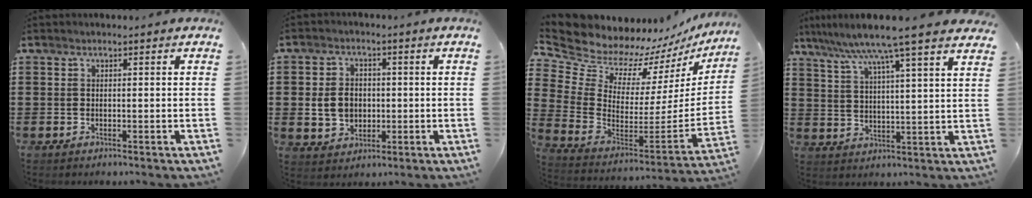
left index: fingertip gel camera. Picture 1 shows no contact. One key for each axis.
{"total": 5.4, "fx": -0.2, "fy": 4.4, "fz": 3.2, "tx": -0.069, "ty": 0.005, "tz": -0.008}
{"total": 8.9, "fx": 8.3, "fy": 3.2, "fz": 0.3, "tx": -0.064, "ty": -0.078, "tz": 0.150}
{"total": 8.2, "fx": 6.8, "fy": -0.9, "fz": 4.6, "tx": -0.112, "ty": -0.034, "tz": 0.110}